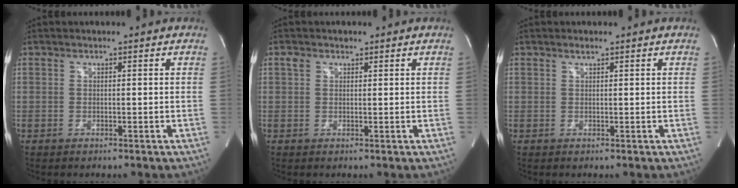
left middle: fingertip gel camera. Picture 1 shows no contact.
{"total": 1.5, "force": [0.9, 1.1, 0.5], "torque": [-0.014, 0.012, 0.016]}
{"total": 0.5, "force": [0.5, 0.0, 0.3], "torque": [-0.012, 0.000, 0.010]}